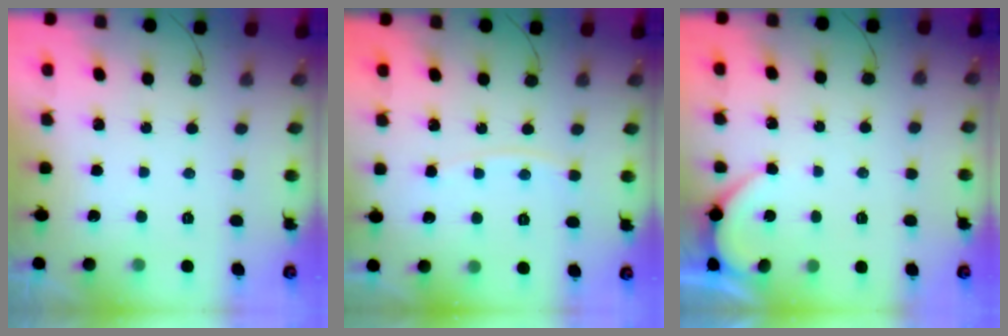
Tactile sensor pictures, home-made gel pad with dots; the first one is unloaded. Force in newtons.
{"total": 4.8, "press": 4.8, "slide": 0.6}
{"total": 2.0, "press": 2.0, "slide": 0.2}